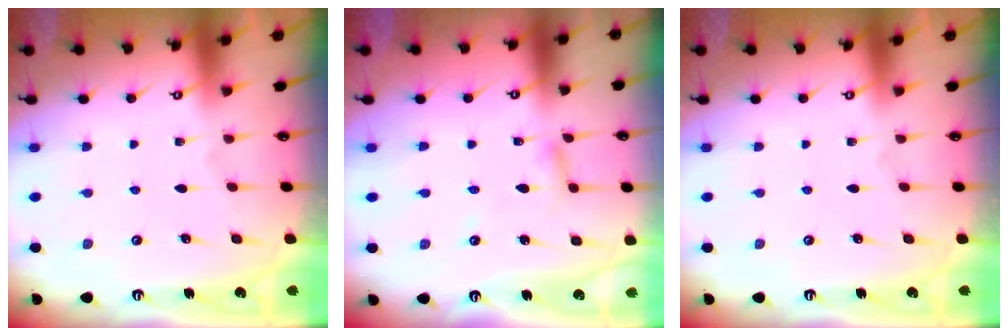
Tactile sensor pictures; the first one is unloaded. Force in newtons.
{"total": 2.7, "press": 2.7, "slide": 0.3}
{"total": 0.0}